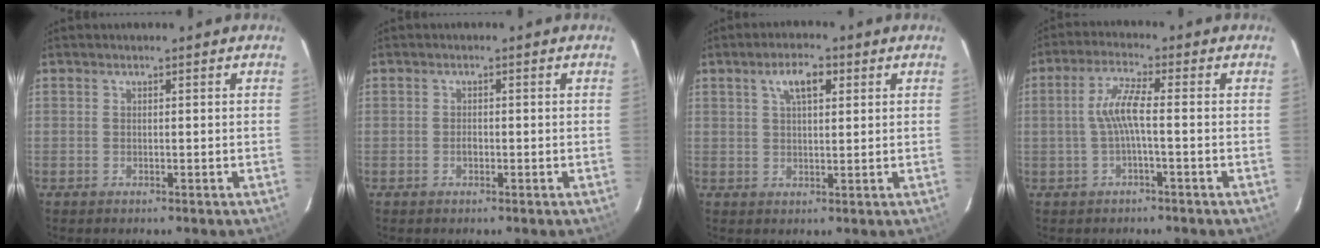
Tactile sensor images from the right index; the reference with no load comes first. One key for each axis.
{"total": 1.2, "fx": -0.5, "fy": 0.8, "fz": 0.7, "tx": -0.012, "ty": 0.003, "tz": -0.009}
{"total": 5.3, "fx": 2.3, "fy": 2.2, "fz": 4.2, "tx": -0.073, "ty": 0.013, "tz": 0.041}
{"total": 5.3, "fx": -0.9, "fy": 0.4, "fz": 5.2, "tx": -0.111, "ty": 0.007, "tz": -0.014}